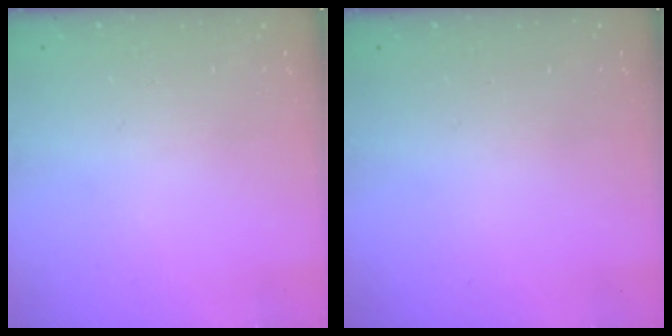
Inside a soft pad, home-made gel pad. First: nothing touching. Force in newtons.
{"total": 0.0}